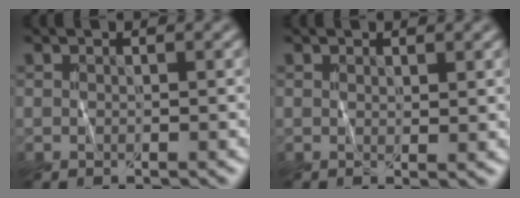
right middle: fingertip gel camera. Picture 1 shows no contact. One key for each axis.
{"total": 0.7, "fx": 0.6, "fy": 0.1, "fz": 0.5, "tx": -0.007, "ty": -0.002, "tz": 0.009}